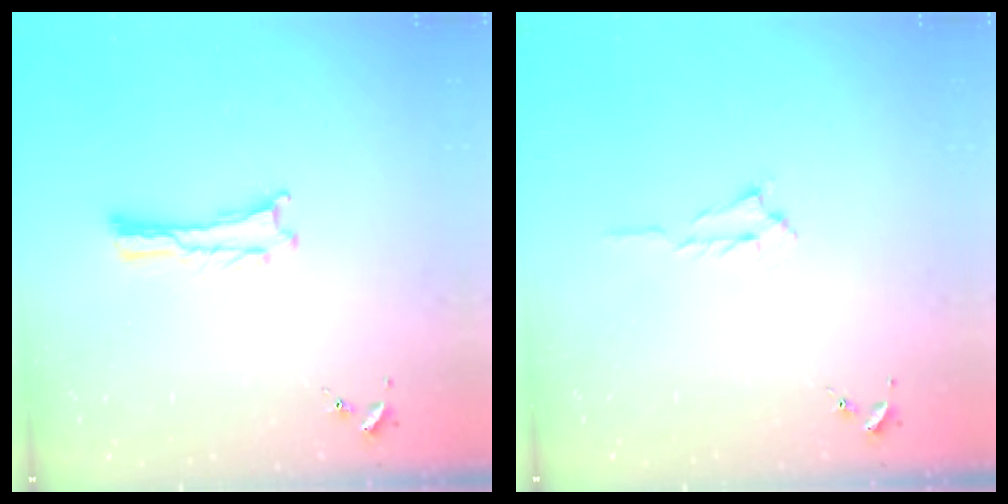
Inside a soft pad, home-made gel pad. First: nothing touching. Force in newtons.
{"total": 0.7, "press": 0.6, "slide": 0.2}